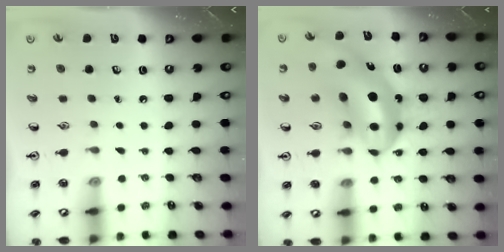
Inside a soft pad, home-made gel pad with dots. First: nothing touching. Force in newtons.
{"total": 16.3, "press": 15.5, "slide": 5.1}